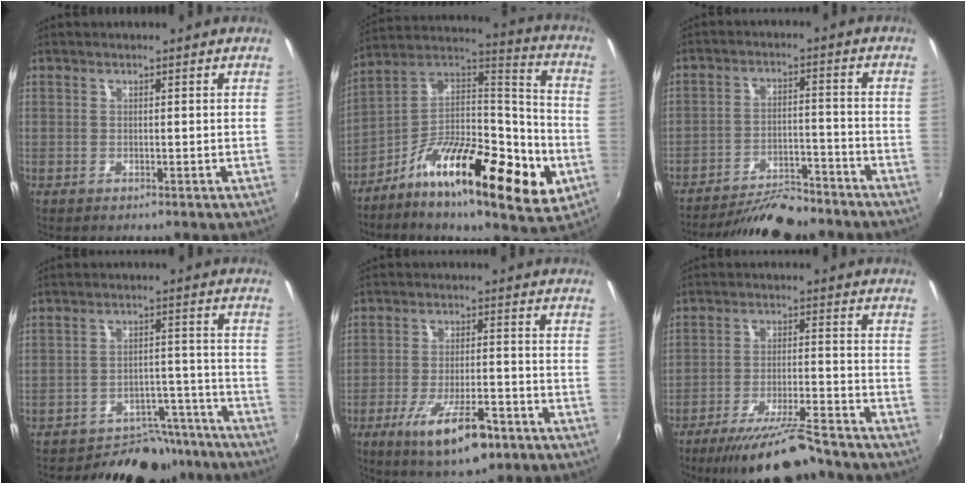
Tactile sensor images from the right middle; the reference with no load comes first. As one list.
[{"total": 23.5, "force": [-9.5, 7.8, 20.1], "torque": [-0.325, -0.018, -0.164]}, {"total": 13.0, "force": [-11.6, 3.2, 4.9], "torque": [-0.109, -0.002, -0.172]}, {"total": 14.4, "force": [-12.9, 5.8, 2.6], "torque": [-0.036, 0.037, -0.162]}, {"total": 11.3, "force": [-6.4, 3.5, 8.5], "torque": [-0.167, -0.021, -0.101]}, {"total": 13.2, "force": [-11.4, 1.6, 6.4], "torque": [-0.134, -0.014, -0.182]}]